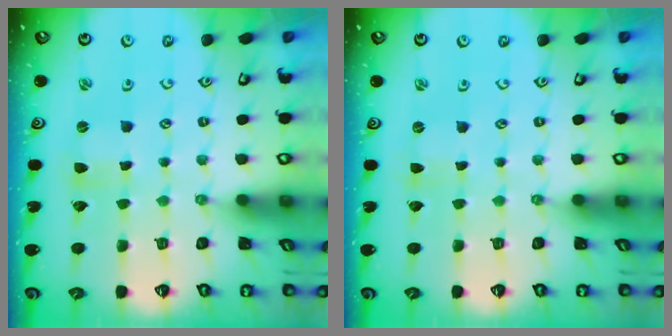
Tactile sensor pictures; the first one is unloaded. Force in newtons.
{"total": 0.0}